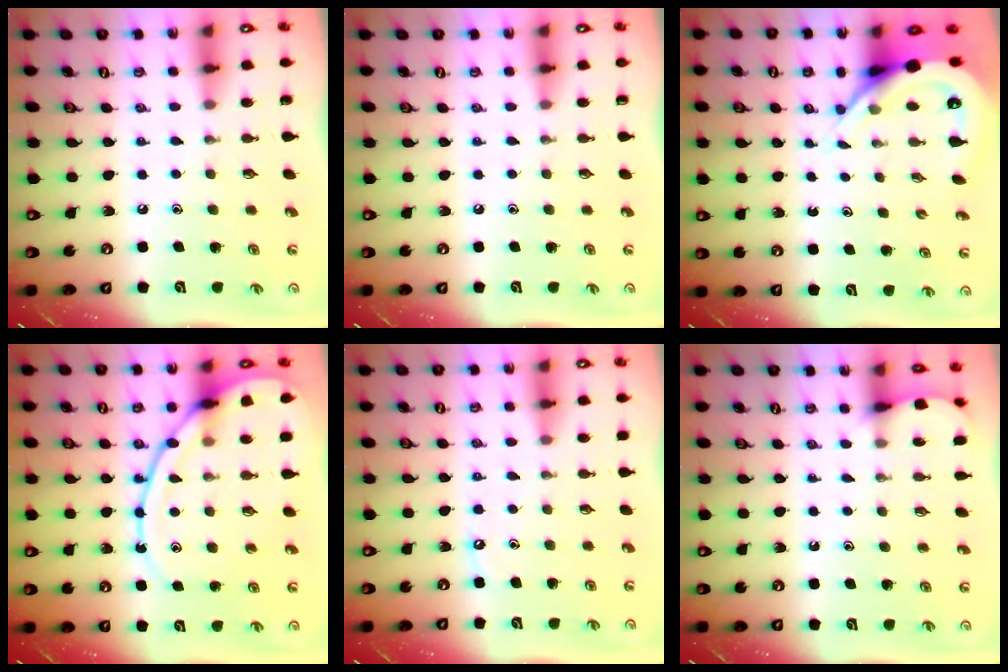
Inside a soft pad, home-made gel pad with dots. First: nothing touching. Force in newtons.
{"total": 0.0}
{"total": 6.4, "press": 6.3, "slide": 0.8}
{"total": 13.9, "press": 13.8, "slide": 1.4}
{"total": 3.1, "press": 3.0, "slide": 0.4}
{"total": 3.8, "press": 3.8, "slide": 0.4}